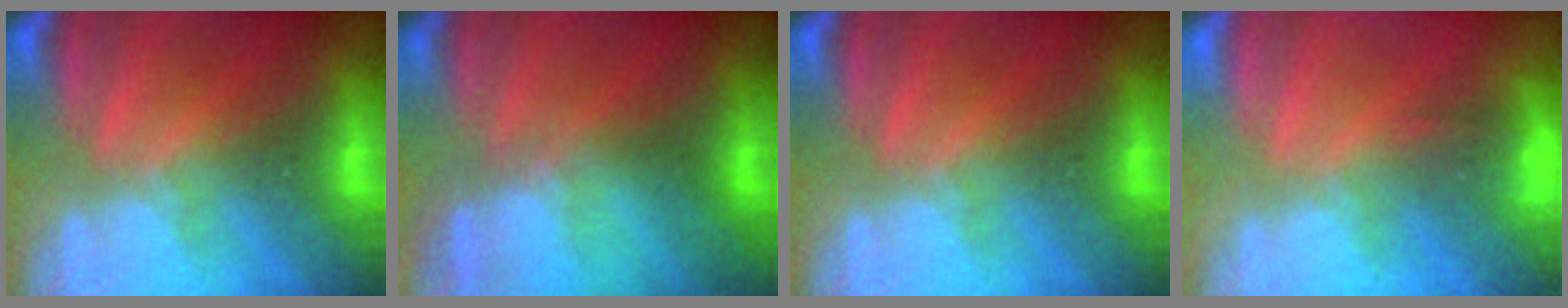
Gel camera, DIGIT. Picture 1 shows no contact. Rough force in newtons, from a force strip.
{"total": 2.8}
{"total": 0.0}
{"total": 4.0}